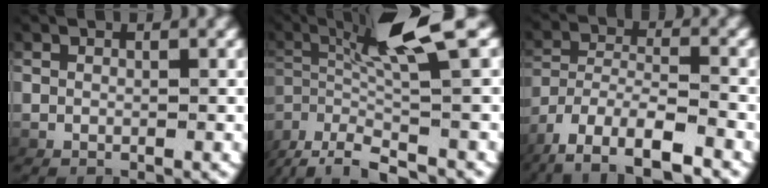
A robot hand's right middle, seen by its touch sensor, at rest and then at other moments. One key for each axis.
{"total": 7.2, "fx": 1.2, "fy": 2.1, "fz": 6.8, "tx": -0.141, "ty": 0.005, "tz": 0.030}
{"total": 6.7, "fx": -3.5, "fy": 3.4, "fz": 4.7, "tx": -0.110, "ty": -0.034, "tz": -0.040}